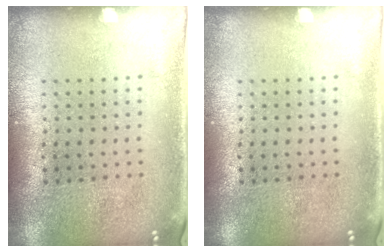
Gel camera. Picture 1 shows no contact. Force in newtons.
{"total": 0.0}